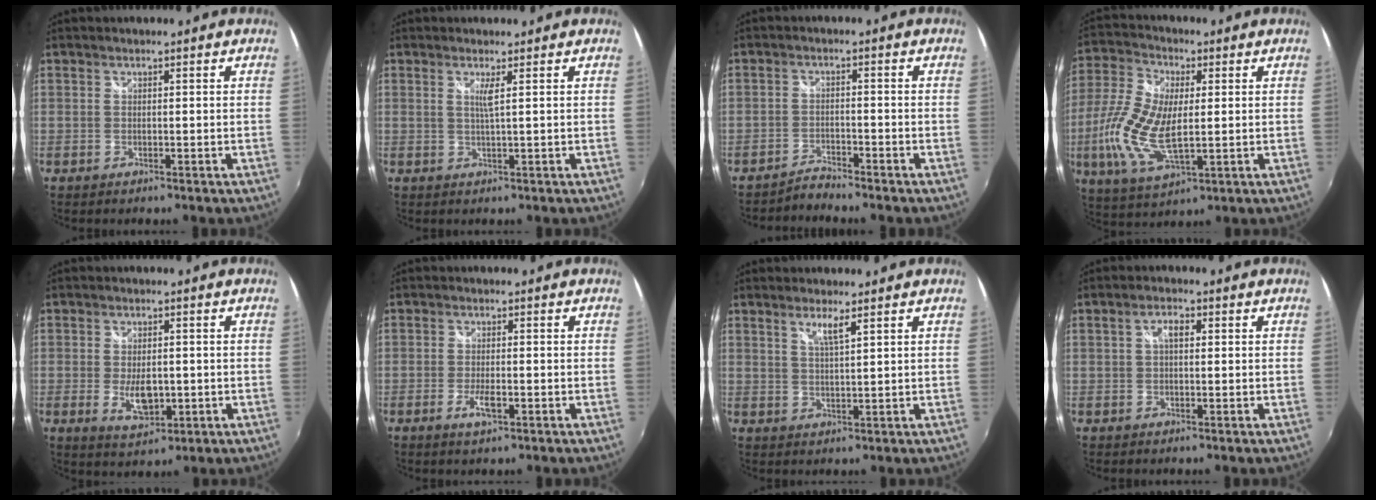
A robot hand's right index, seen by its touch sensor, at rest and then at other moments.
{"total": 1.8, "force": [0.7, -0.6, 1.5], "torque": [-0.028, -0.003, 0.014]}
{"total": 3.0, "force": [-3.0, 0.2, 0.3], "torque": [-0.015, -0.003, -0.056]}
{"total": 14.2, "force": [-0.7, 6.5, 12.6], "torque": [-0.271, 0.003, -0.014]}
{"total": 6.1, "force": [-1.1, 3.2, 5.1], "torque": [-0.094, -0.009, -0.012]}
{"total": 3.4, "force": [-1.5, 0.8, 2.9], "torque": [-0.063, -0.003, -0.027]}
{"total": 3.0, "force": [1.9, 0.0, 2.4], "torque": [-0.045, -0.003, 0.033]}
{"total": 2.6, "force": [0.4, 1.3, 2.2], "torque": [-0.040, 0.009, 0.005]}